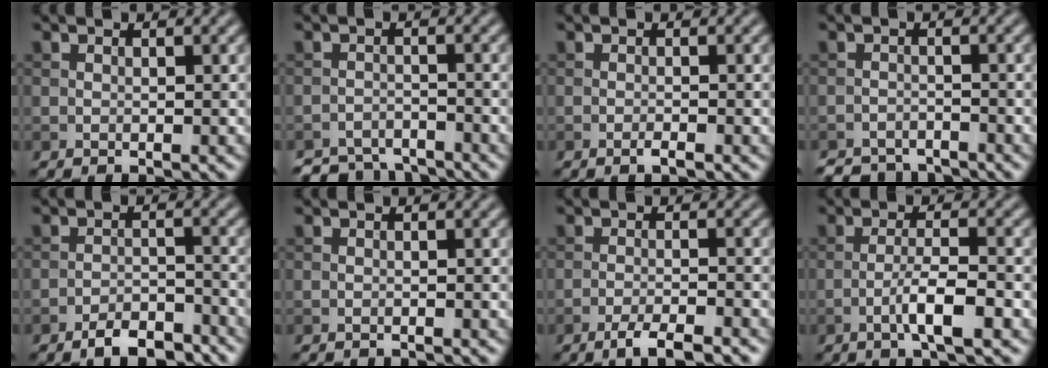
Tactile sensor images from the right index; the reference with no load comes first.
{"total": 4.4, "force": [-4.3, 0.9, 0.4], "torque": [0.000, -0.005, -0.075]}
{"total": 0.9, "force": [-0.6, 0.1, 0.7], "torque": [-0.013, 0.000, -0.011]}
{"total": 3.5, "force": [-3.4, 0.9, 0.2], "torque": [0.001, -0.002, -0.058]}
{"total": 4.4, "force": [-3.6, 1.4, 2.1], "torque": [-0.032, 0.004, -0.064]}
{"total": 0.7, "force": [-0.7, 0.0, 0.1], "torque": [0.000, -0.003, -0.012]}
{"total": 3.5, "force": [-2.6, 0.6, 2.3], "torque": [-0.037, 0.002, -0.050]}
{"total": 3.9, "force": [-1.7, 0.6, 3.4], "torque": [-0.063, 0.008, -0.035]}